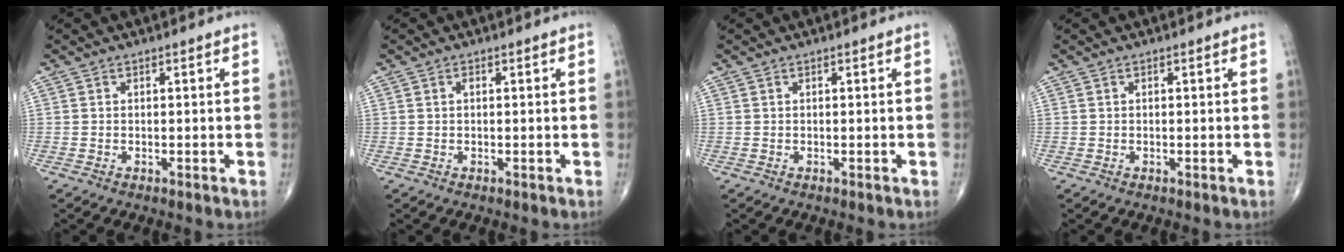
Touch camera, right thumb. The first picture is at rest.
{"total": 0.7, "force": [0.1, 0.4, 0.6], "torque": [-0.010, 0.001, 0.001]}
{"total": 0.0}
{"total": 0.0}